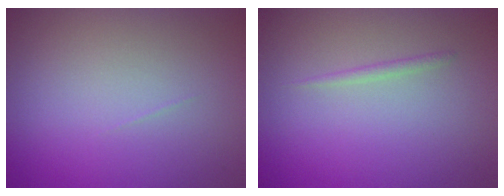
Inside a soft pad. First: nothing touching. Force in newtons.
{"total": 0.7, "press": 0.7, "slide": 0.1}